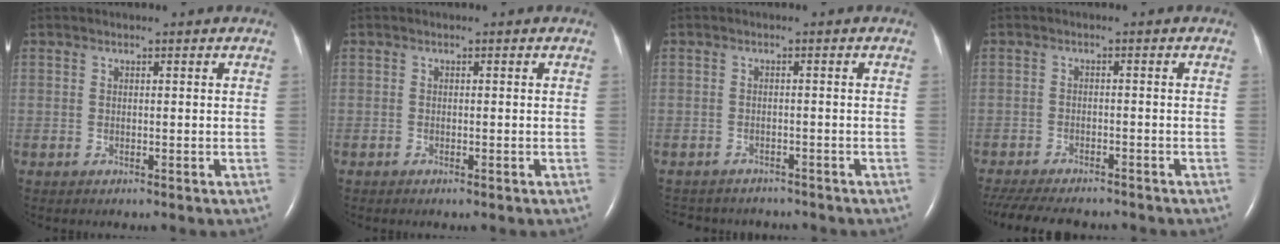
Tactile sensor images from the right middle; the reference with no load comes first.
{"total": 0.5, "force": [-0.4, 0.1, 0.3], "torque": [-0.009, -0.001, -0.005]}
{"total": 8.3, "force": [-7.6, 3.0, 1.6], "torque": [-0.034, 0.000, -0.095]}
{"total": 13.5, "force": [-11.6, 3.7, 5.8], "torque": [-0.130, -0.018, -0.163]}